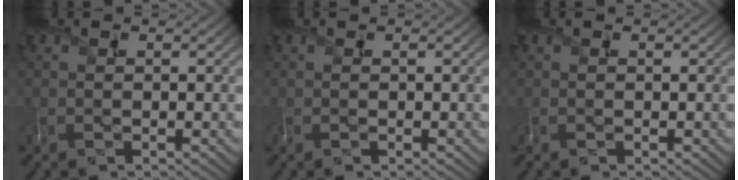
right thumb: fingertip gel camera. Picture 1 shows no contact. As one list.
[{"total": 0.0}, {"total": 0.0}]